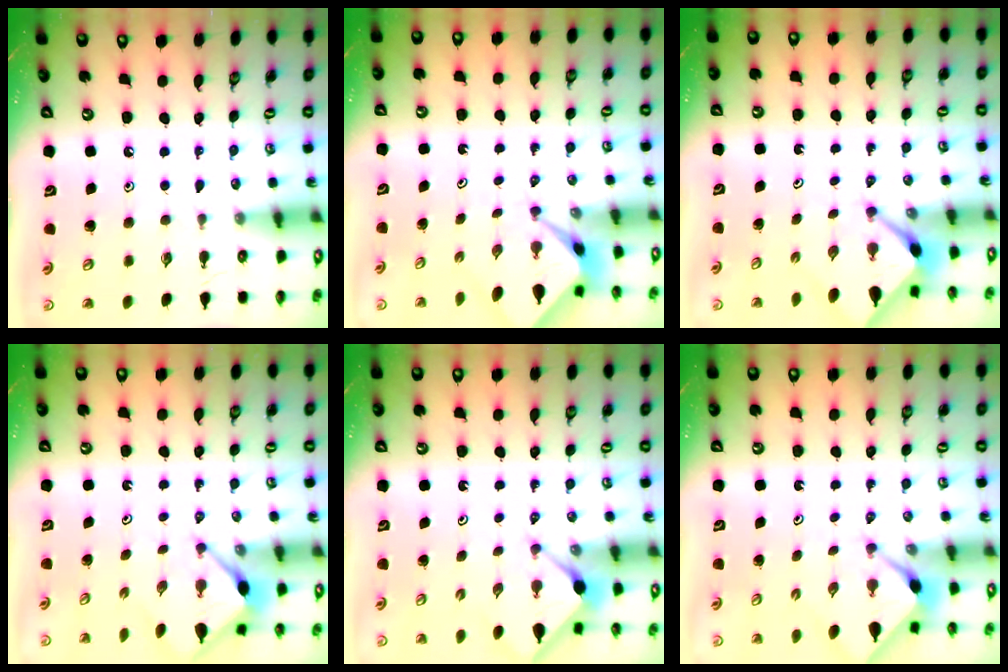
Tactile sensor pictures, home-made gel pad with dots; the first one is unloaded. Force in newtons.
{"total": 1.6, "press": 1.6, "slide": 0.3}
{"total": 2.4, "press": 2.4, "slide": 0.3}
{"total": 2.9, "press": 2.9, "slide": 0.3}
{"total": 3.0, "press": 2.9, "slide": 0.5}
{"total": 2.4, "press": 2.4, "slide": 0.1}